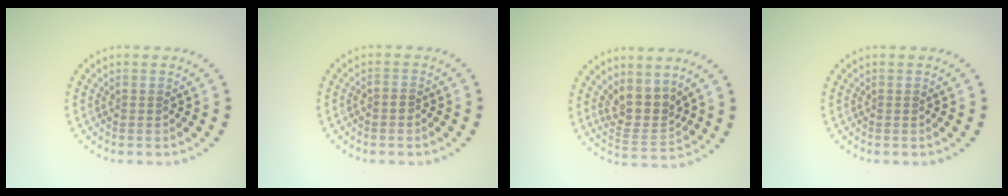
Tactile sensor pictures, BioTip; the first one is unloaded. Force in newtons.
{"total": 0.7, "press": 0.3, "slide": 0.6}
{"total": 3.5, "press": 2.9, "slide": 2.1}
{"total": 0.0}